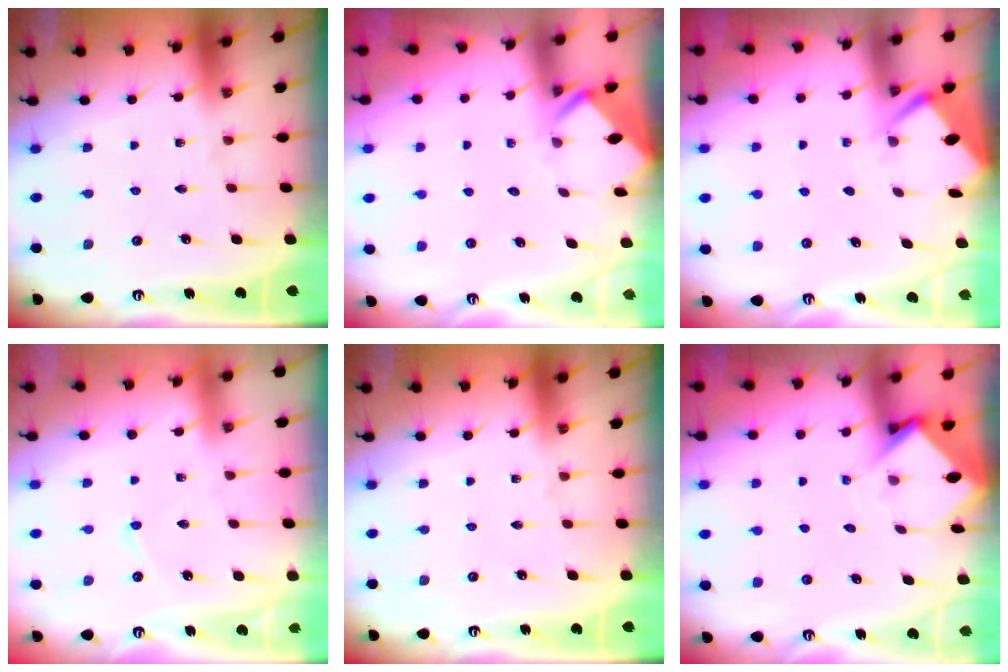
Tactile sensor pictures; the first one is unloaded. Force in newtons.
{"total": 3.5, "press": 3.5, "slide": 0.3}
{"total": 2.7, "press": 2.6, "slide": 0.4}
{"total": 2.9, "press": 2.9, "slide": 0.2}
{"total": 0.0}
{"total": 3.6, "press": 3.6, "slide": 0.3}